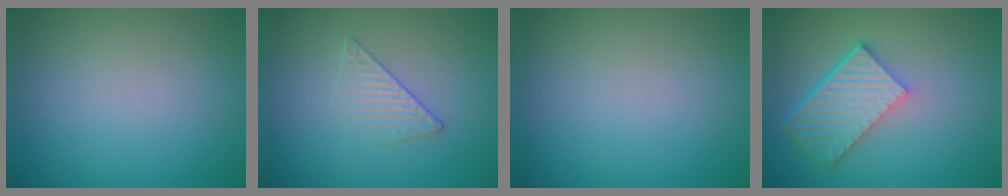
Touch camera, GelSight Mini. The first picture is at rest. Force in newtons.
{"total": 1.6, "press": 1.0, "slide": 1.2}
{"total": 0.0}
{"total": 6.3, "press": 4.4, "slide": 4.5}